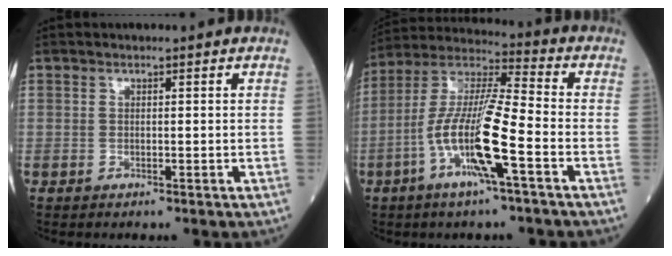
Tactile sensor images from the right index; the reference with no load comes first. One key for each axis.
{"total": 13.5, "fx": -4.7, "fy": 0.6, "fz": 12.6, "tx": -0.259, "ty": 0.000, "tz": -0.096}